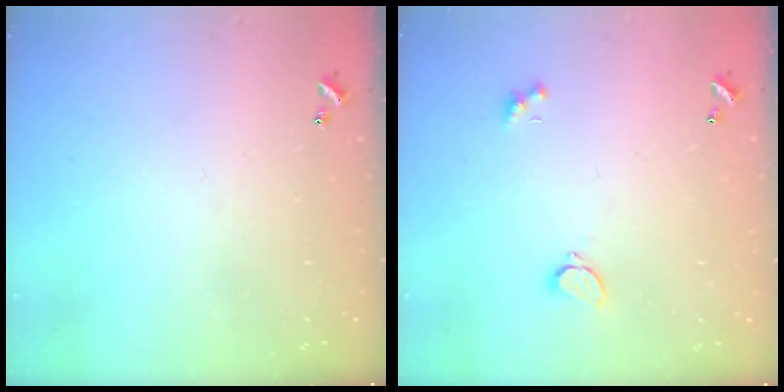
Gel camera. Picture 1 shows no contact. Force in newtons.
{"total": 1.0, "press": 0.8, "slide": 0.6}